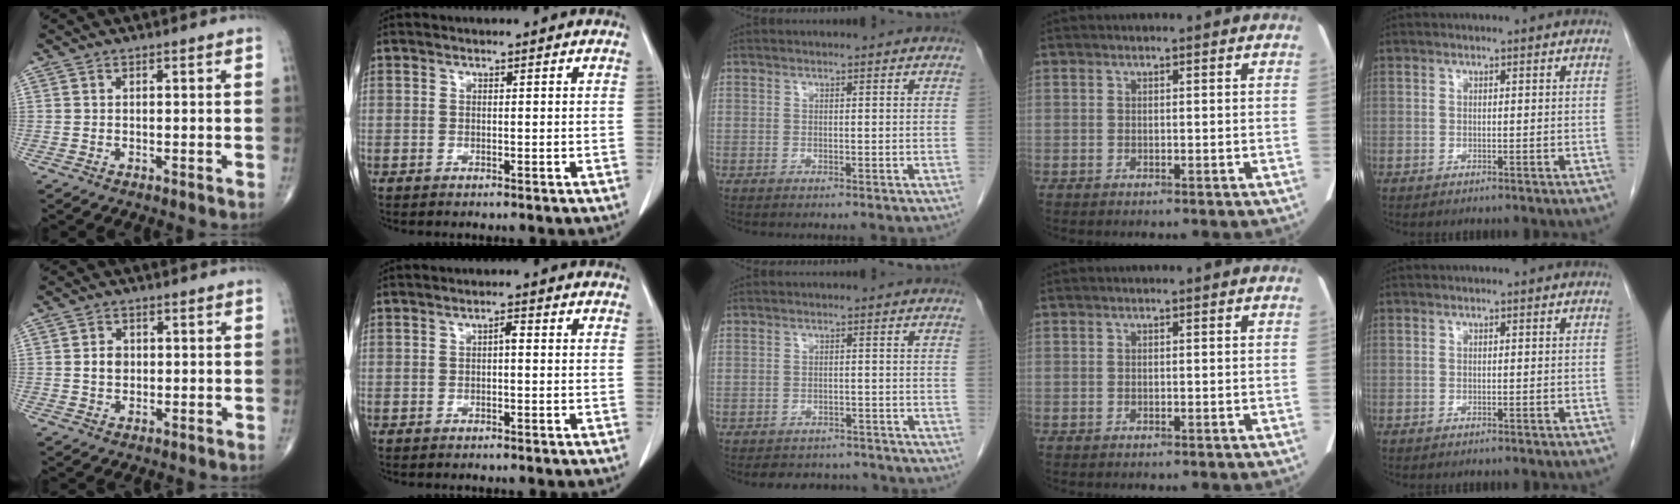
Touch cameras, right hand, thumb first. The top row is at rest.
{"thumb": {"total": 3.0, "force": [0.2, 2.4, 1.8], "torque": [-0.023, 0.003, 0.003]}, "index": {"total": 1.2, "force": [0.0, 0.4, 1.2], "torque": [-0.021, 0.003, -0.002]}, "middle": {"total": 7.0, "force": [-6.4, 2.5, 1.1], "torque": [-0.008, 0.007, -0.078]}}